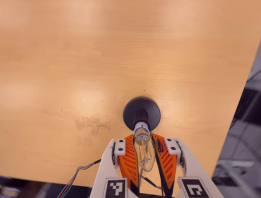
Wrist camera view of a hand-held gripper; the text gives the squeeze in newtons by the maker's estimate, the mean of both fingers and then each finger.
{"total": 25.5, "left": 25.7, "right": 25.3}